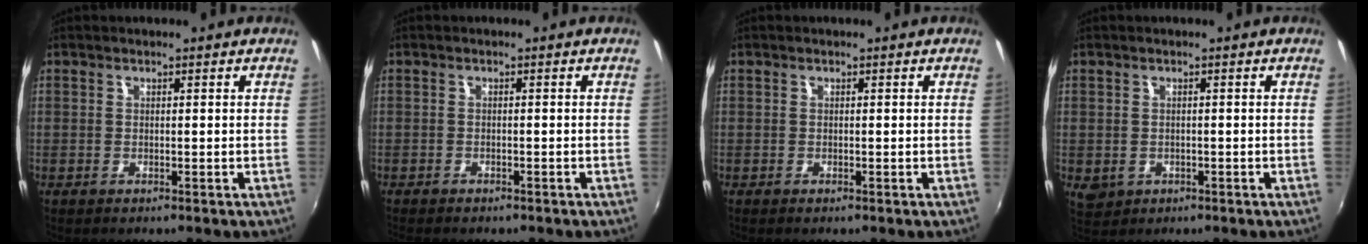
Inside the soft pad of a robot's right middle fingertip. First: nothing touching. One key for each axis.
{"total": 2.8, "fx": -2.4, "fy": 0.9, "fz": 1.1, "tx": -0.028, "ty": -0.015, "tz": -0.037}
{"total": 0.0}
{"total": 3.1, "fx": -0.6, "fy": 2.7, "fz": 1.4, "tx": -0.026, "ty": -0.005, "tz": -0.004}